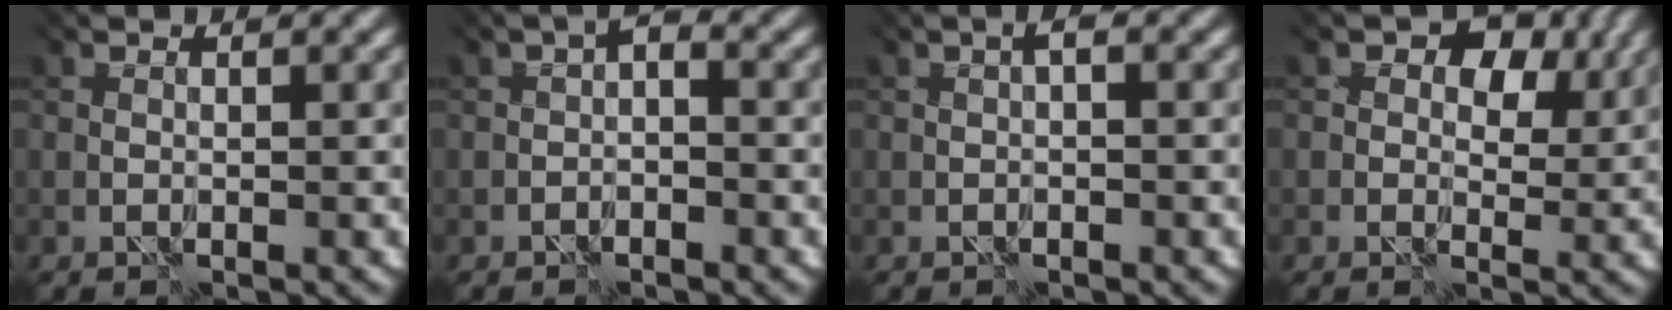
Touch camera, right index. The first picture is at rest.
{"total": 1.6, "force": [-1.5, -0.6, -0.1], "torque": [-0.007, 0.002, -0.008]}
{"total": 1.1, "force": [-0.8, -0.7, 0.1], "torque": [-0.008, 0.000, 0.006]}
{"total": 5.9, "force": [2.2, 3.6, 4.2], "torque": [-0.054, 0.008, 0.050]}